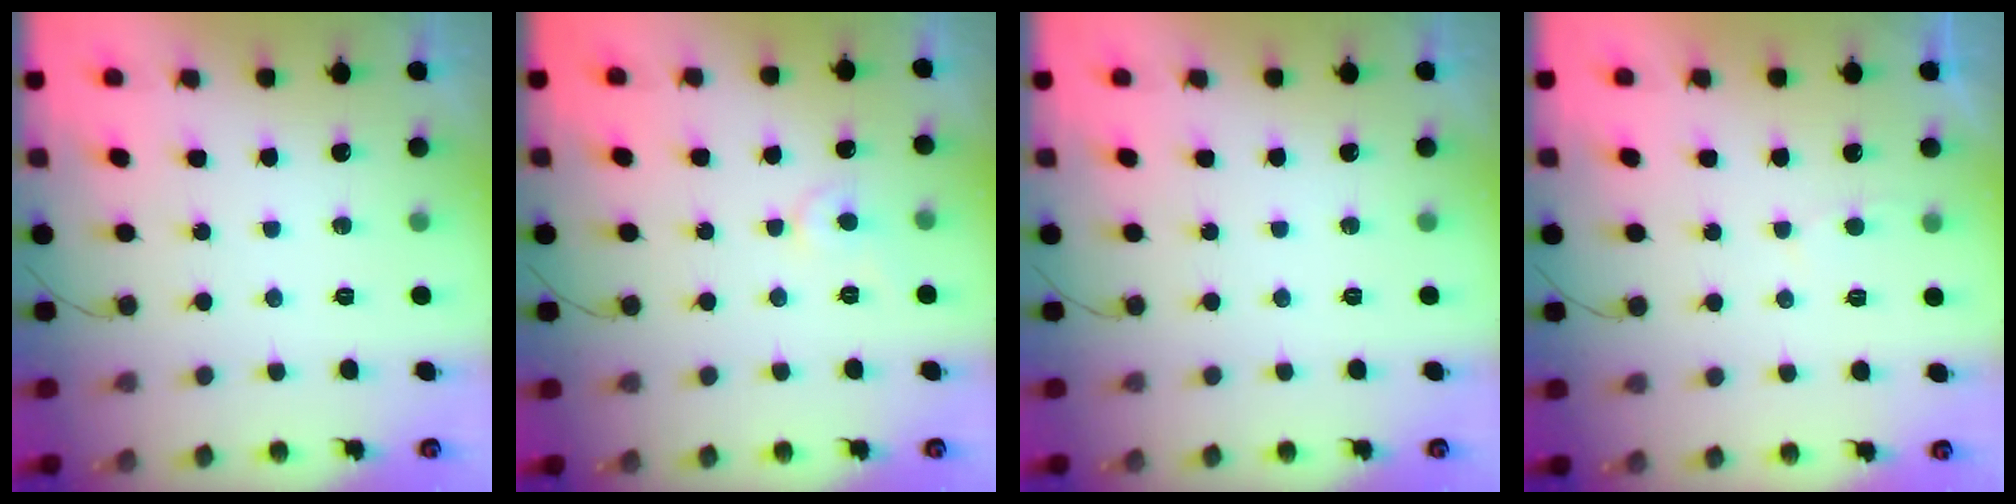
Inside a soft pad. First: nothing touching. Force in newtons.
{"total": 4.0, "press": 4.0, "slide": 0.5}
{"total": 0.0}
{"total": 1.9, "press": 1.9, "slide": 0.3}